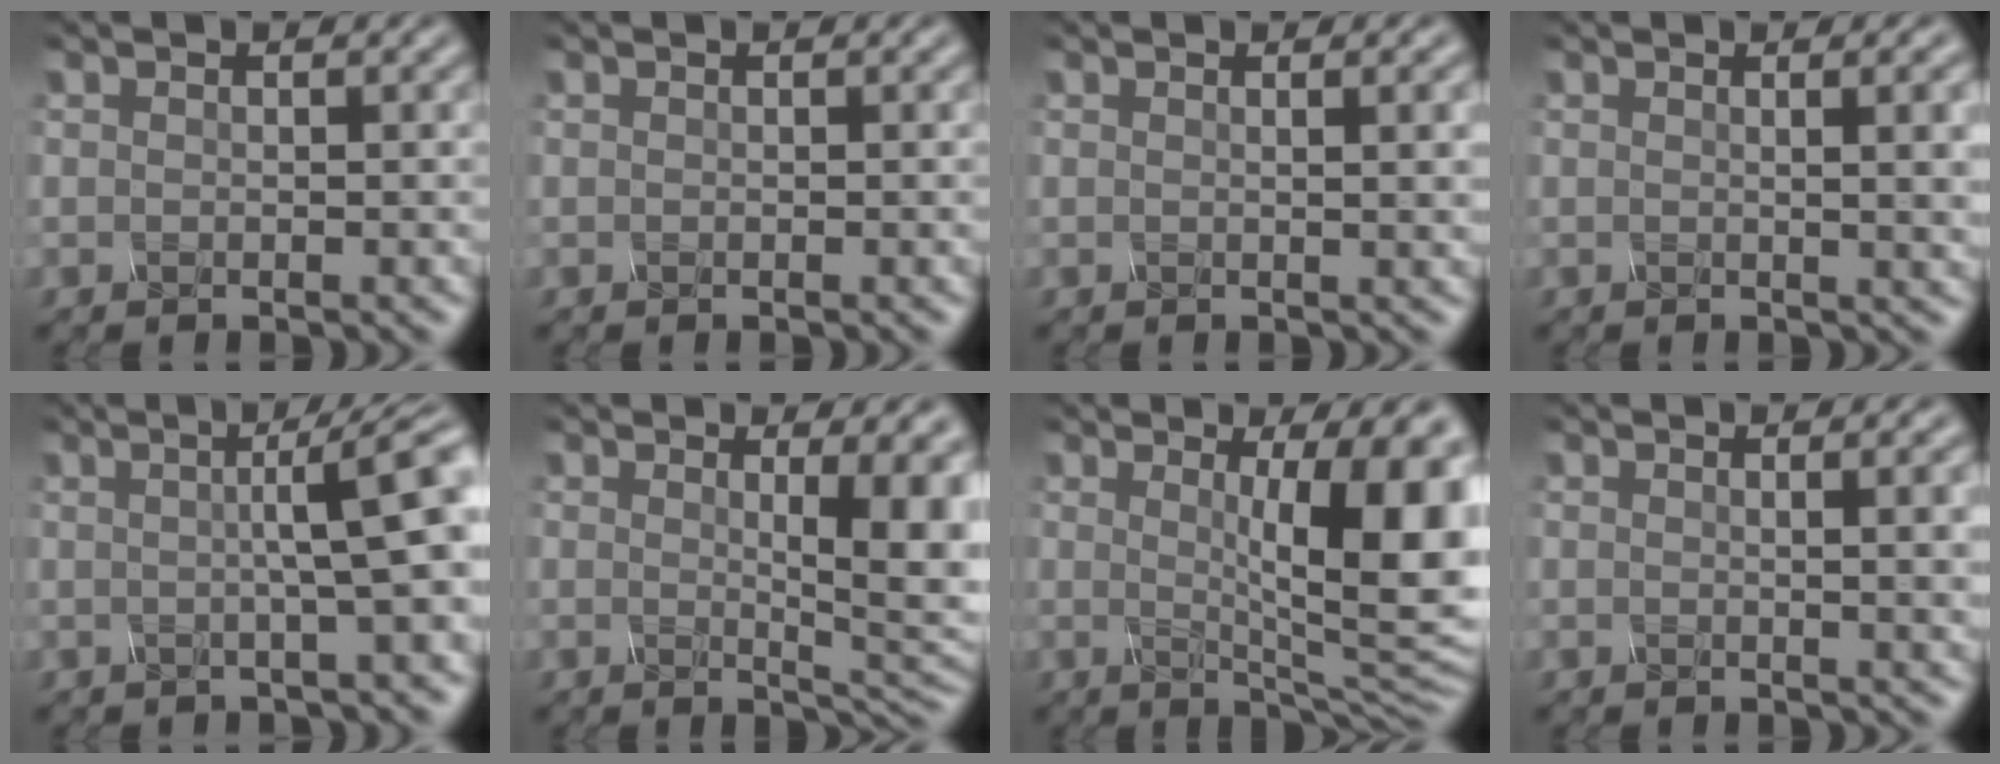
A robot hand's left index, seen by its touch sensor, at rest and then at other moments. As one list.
[{"total": 0.0}, {"total": 3.1, "force": [0.7, 1.2, 2.8], "torque": [-0.018, 0.007, 0.002]}, {"total": 5.6, "force": [1.0, 2.3, 5.0], "torque": [-0.024, 0.015, 0.007]}, {"total": 6.2, "force": [0.7, 1.1, 6.1], "torque": [-0.067, 0.011, 0.005]}, {"total": 6.8, "force": [1.1, 1.9, 6.5], "torque": [-0.066, -0.007, 0.019]}, {"total": 10.9, "force": [1.7, 2.5, 10.5], "torque": [-0.129, -0.009, 0.030]}, {"total": 4.8, "force": [0.9, 1.9, 4.3], "torque": [-0.024, 0.014, 0.006]}]